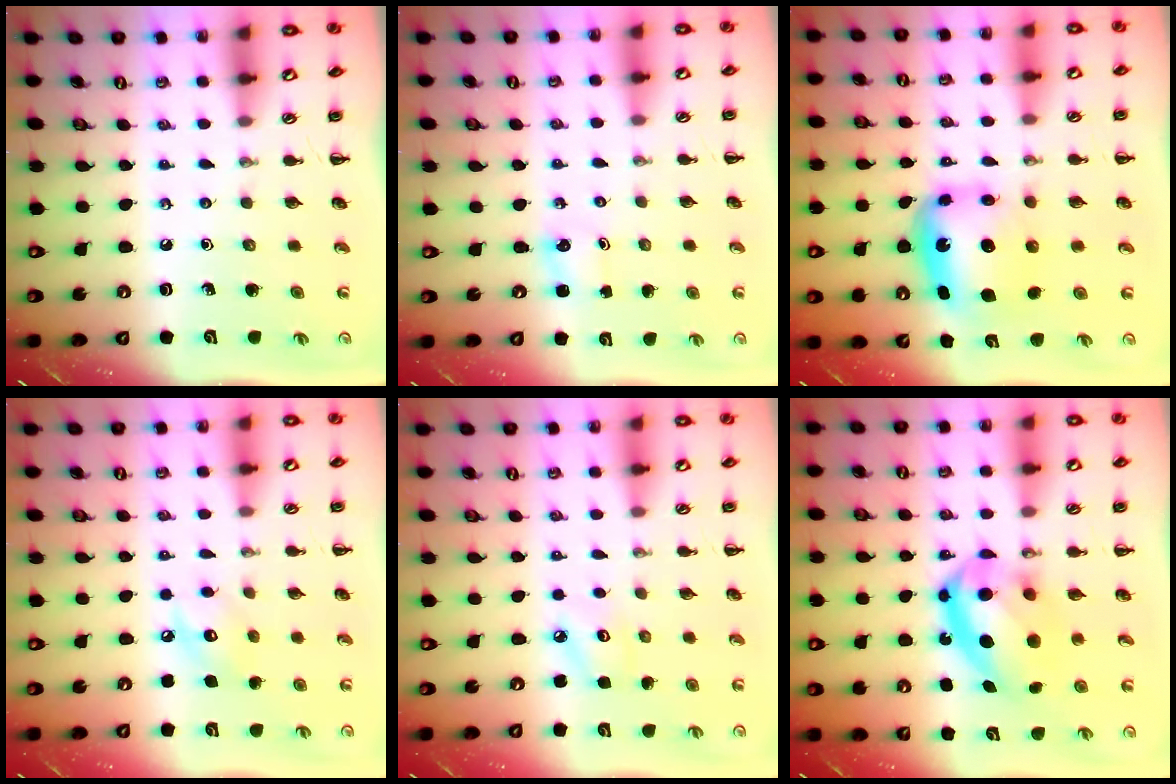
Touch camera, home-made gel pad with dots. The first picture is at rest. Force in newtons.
{"total": 1.2, "press": 1.2, "slide": 0.2}
{"total": 6.3, "press": 6.1, "slide": 1.6}
{"total": 6.7, "press": 6.6, "slide": 1.0}
{"total": 3.9, "press": 3.7, "slide": 0.9}
{"total": 16.1, "press": 15.6, "slide": 4.0}